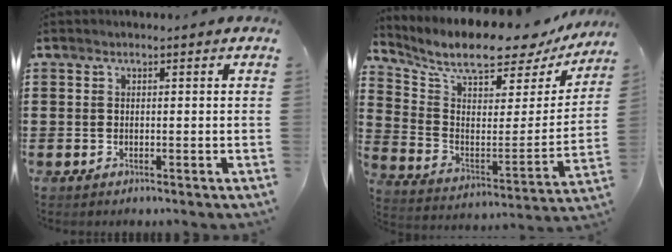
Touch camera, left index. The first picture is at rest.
{"total": 9.2, "force": [7.8, 1.9, 4.5], "torque": [-0.117, -0.058, 0.129]}